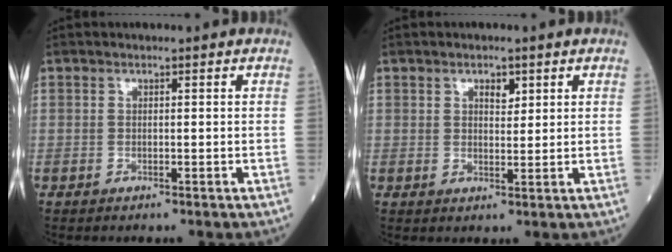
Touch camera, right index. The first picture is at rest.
{"total": 2.1, "force": [1.2, 1.0, 1.5], "torque": [-0.021, -0.002, 0.019]}